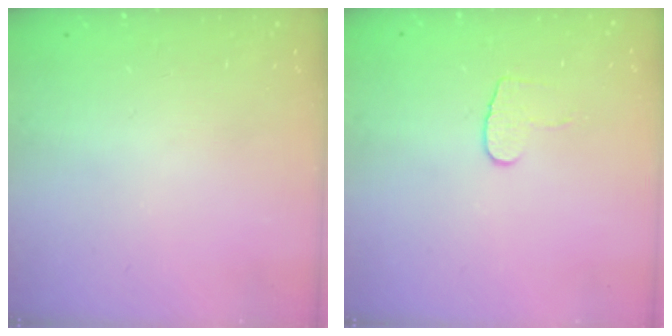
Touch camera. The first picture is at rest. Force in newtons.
{"total": 6.6, "press": 6.6, "slide": 0.6}